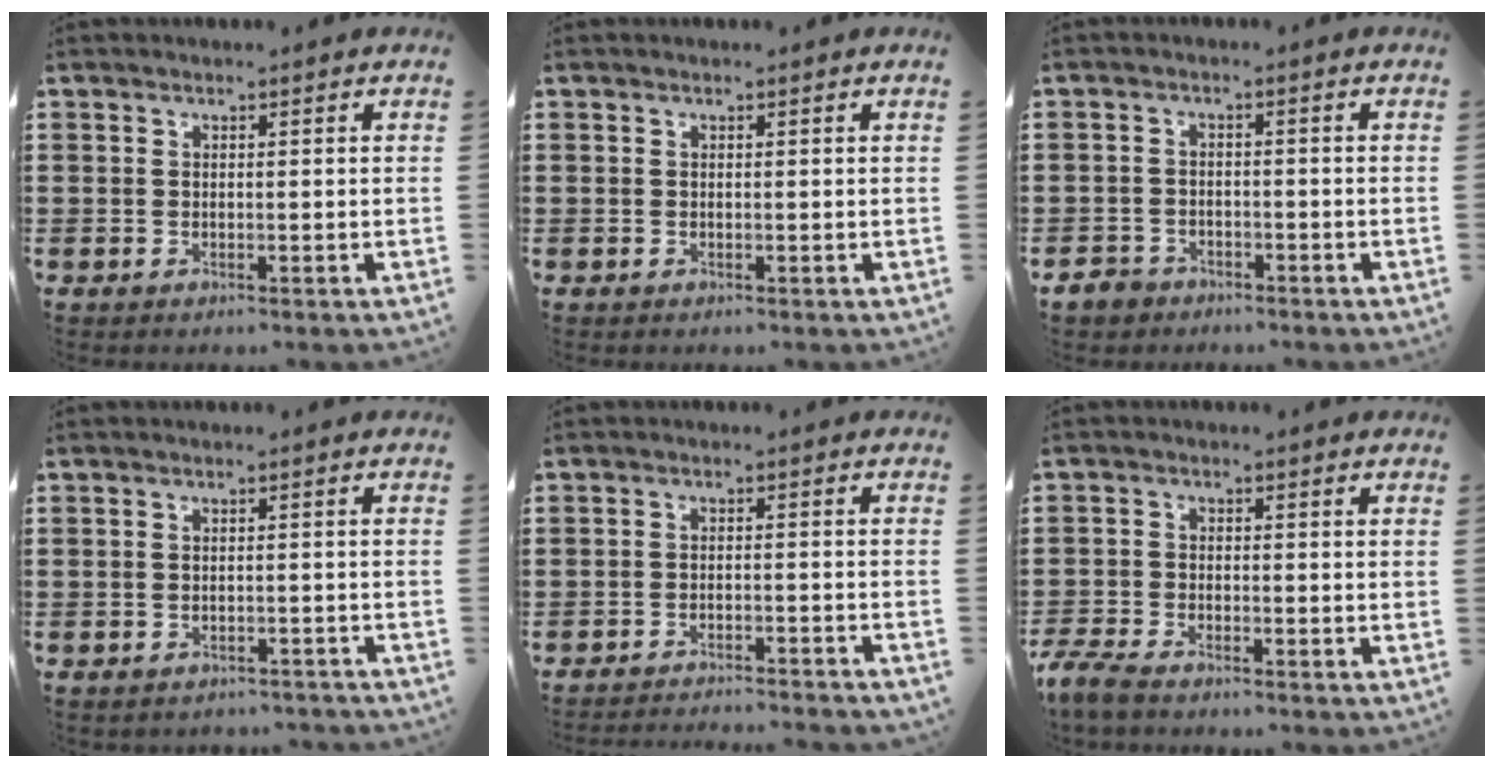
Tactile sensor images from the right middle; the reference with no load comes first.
{"total": 0.0}
{"total": 2.4, "force": [-2.1, 1.1, 0.2], "torque": [-0.009, 0.003, -0.046]}
{"total": 1.6, "force": [-1.5, 0.2, 0.0], "torque": [-0.006, 0.002, -0.033]}
{"total": 2.7, "force": [-2.7, -0.3, 0.2], "torque": [-0.006, 0.002, -0.058]}
{"total": 3.5, "force": [-3.2, 0.6, 1.3], "torque": [-0.049, -0.007, -0.072]}